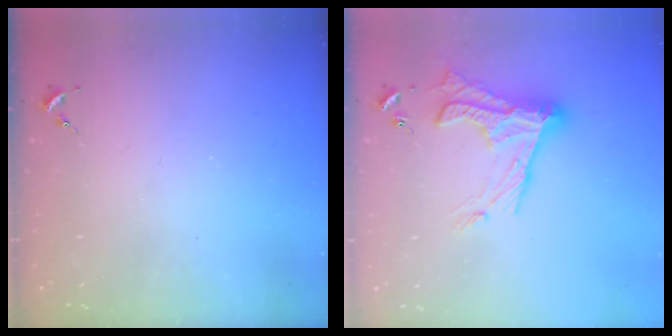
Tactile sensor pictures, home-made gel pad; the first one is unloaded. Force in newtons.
{"total": 17.8, "press": 17.8, "slide": 1.0}